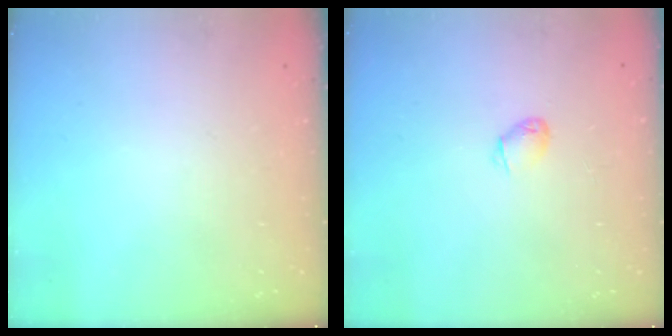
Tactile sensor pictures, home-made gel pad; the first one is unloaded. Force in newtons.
{"total": 2.3, "press": 2.3, "slide": 0.5}